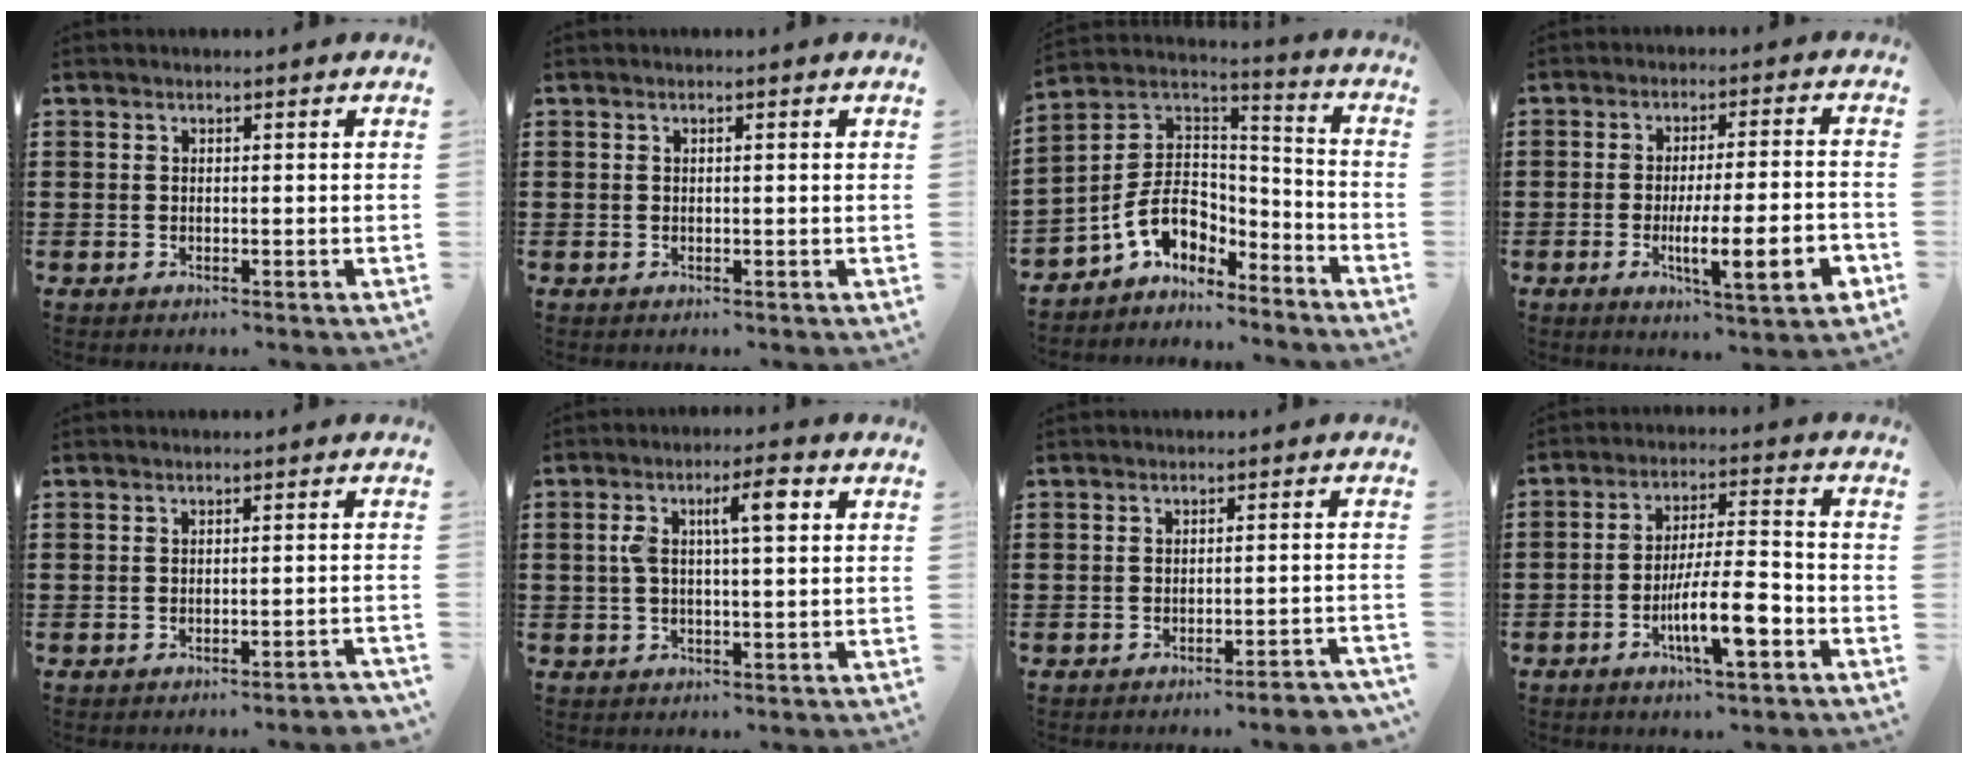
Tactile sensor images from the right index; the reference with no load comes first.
{"total": 0.6, "force": [0.2, 0.0, 0.5], "torque": [-0.010, -0.001, 0.004]}
{"total": 8.8, "force": [-4.4, 5.9, 4.8], "torque": [-0.124, 0.001, -0.088]}
{"total": 10.5, "force": [-3.2, 1.9, 9.8], "torque": [-0.158, -0.007, -0.055]}
{"total": 1.2, "force": [-1.0, -0.2, 0.6], "torque": [-0.011, -0.002, -0.019]}
{"total": 6.2, "force": [1.5, 1.8, 5.7], "torque": [-0.107, 0.008, 0.020]}
{"total": 2.4, "force": [-2.2, -0.1, 1.1], "torque": [-0.020, -0.002, -0.045]}
{"total": 9.9, "force": [-4.0, 2.6, 8.7], "torque": [-0.165, -0.002, -0.072]}